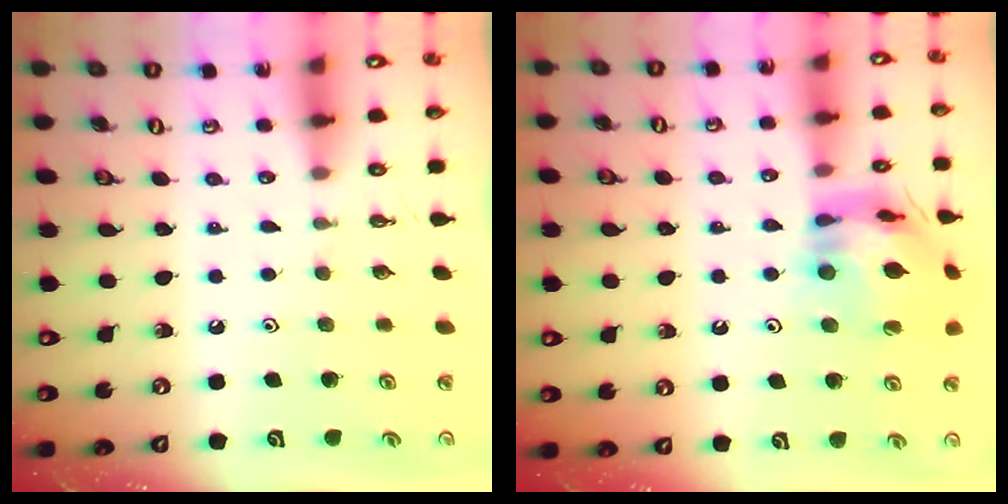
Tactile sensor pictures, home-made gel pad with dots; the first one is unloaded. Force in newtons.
{"total": 15.1, "press": 15.0, "slide": 1.6}